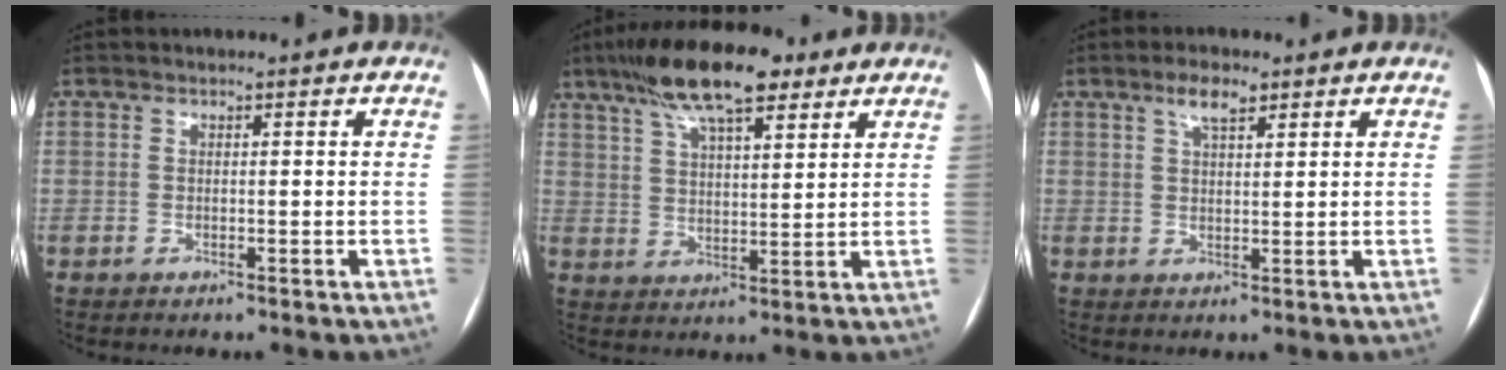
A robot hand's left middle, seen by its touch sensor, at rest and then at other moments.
{"total": 13.7, "force": [9.1, 3.8, 9.4], "torque": [-0.174, 0.028, 0.160]}
{"total": 3.6, "force": [2.3, 1.1, 2.5], "torque": [-0.049, 0.008, 0.041]}